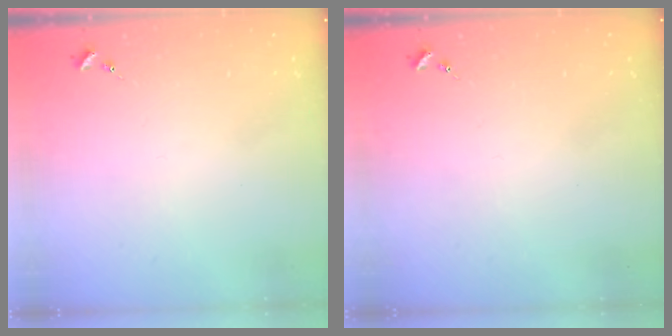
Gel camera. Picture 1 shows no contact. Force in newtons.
{"total": 0.0}